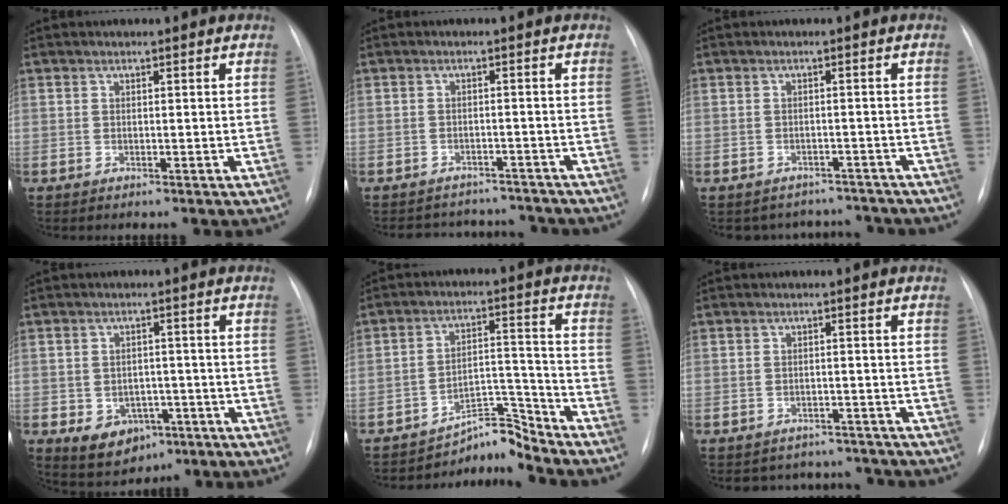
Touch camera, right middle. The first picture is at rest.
{"total": 8.8, "force": [-8.3, 2.8, 0.5], "torque": [-0.006, 0.020, -0.100]}
{"total": 6.6, "force": [-6.0, 2.7, -0.6], "torque": [0.015, 0.026, -0.067]}
{"total": 6.7, "force": [-2.9, 5.2, 3.1], "torque": [-0.050, 0.009, -0.031]}
{"total": 6.3, "force": [-6.3, -0.1, -0.6], "torque": [0.015, 0.045, -0.097]}
{"total": 7.5, "force": [-6.9, 2.7, -0.4], "torque": [0.011, 0.025, -0.080]}